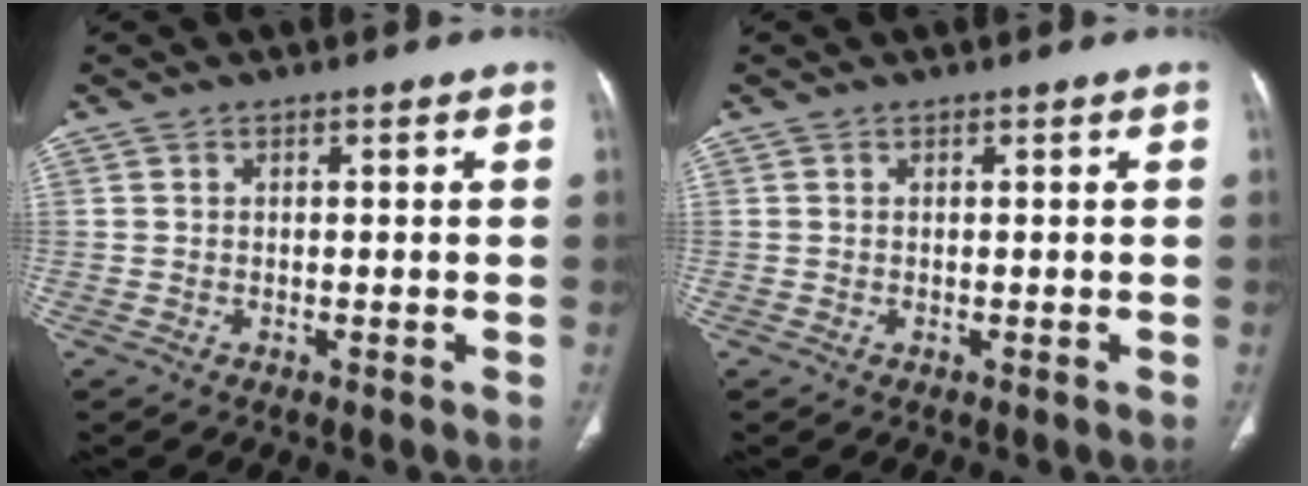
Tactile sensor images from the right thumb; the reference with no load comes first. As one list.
[{"total": 0.0}]